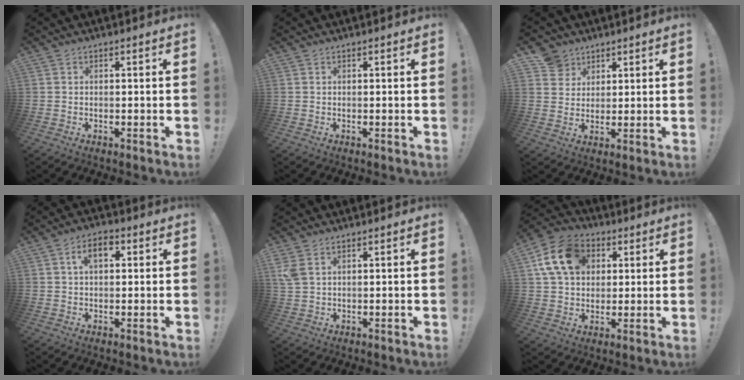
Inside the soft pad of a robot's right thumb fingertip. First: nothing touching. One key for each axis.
{"total": 0.0}
{"total": 6.6, "fx": 4.1, "fy": 5.2, "fz": 0.4, "tx": -0.005, "ty": -0.030, "tz": 0.081}
{"total": 6.0, "fx": 1.7, "fy": 3.3, "fz": 4.7, "tx": -0.077, "ty": 0.007, "tz": 0.027}
{"total": 3.8, "fx": 2.0, "fy": 2.0, "fz": 2.6, "tx": -0.049, "ty": -0.004, "tz": 0.039}
{"total": 15.7, "fx": 5.1, "fy": 11.9, "fz": 8.9, "tx": -0.148, "ty": -0.001, "tz": 0.104}